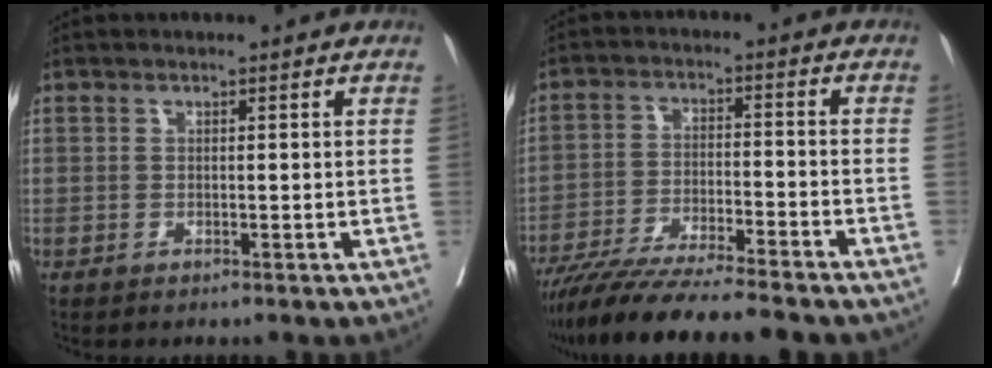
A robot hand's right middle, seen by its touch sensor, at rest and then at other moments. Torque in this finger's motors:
{"motor_torque": [1.09, -1.05, 0.34, 0.16]}